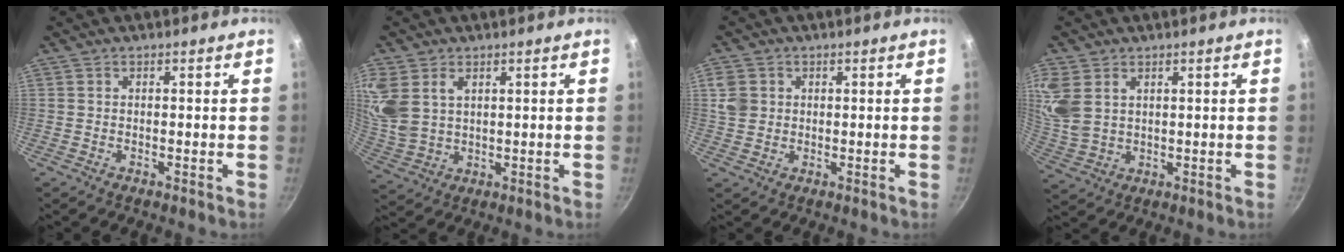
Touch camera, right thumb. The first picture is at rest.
{"total": 11.3, "force": [3.7, 7.7, 7.4], "torque": [-0.186, -0.004, 0.087]}
{"total": 4.1, "force": [1.0, 3.5, 1.8], "torque": [-0.023, 0.000, 0.021]}
{"total": 9.3, "force": [3.0, 6.3, 6.1], "torque": [-0.148, -0.003, 0.072]}